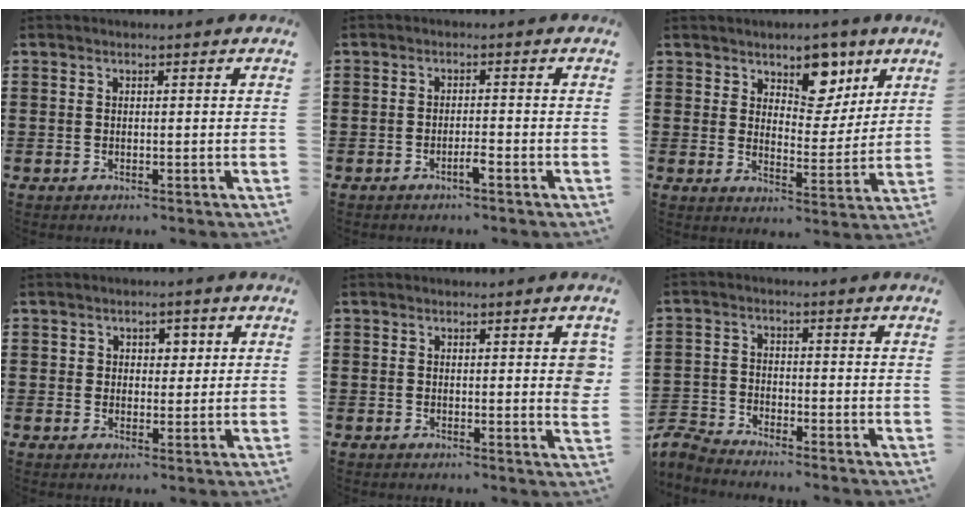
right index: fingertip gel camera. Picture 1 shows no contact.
{"total": 1.9, "force": [-1.3, 0.0, 1.4], "torque": [-0.026, -0.004, -0.023]}
{"total": 8.2, "force": [5.9, 4.7, 3.3], "torque": [-0.064, -0.022, 0.104]}
{"total": 2.5, "force": [1.1, 2.1, 0.8], "torque": [-0.017, 0.010, 0.015]}
{"total": 2.6, "force": [0.8, 0.5, 2.4], "torque": [-0.032, -0.004, 0.010]}
{"total": 3.3, "force": [-3.3, 0.3, 0.0], "torque": [-0.029, -0.006, -0.077]}